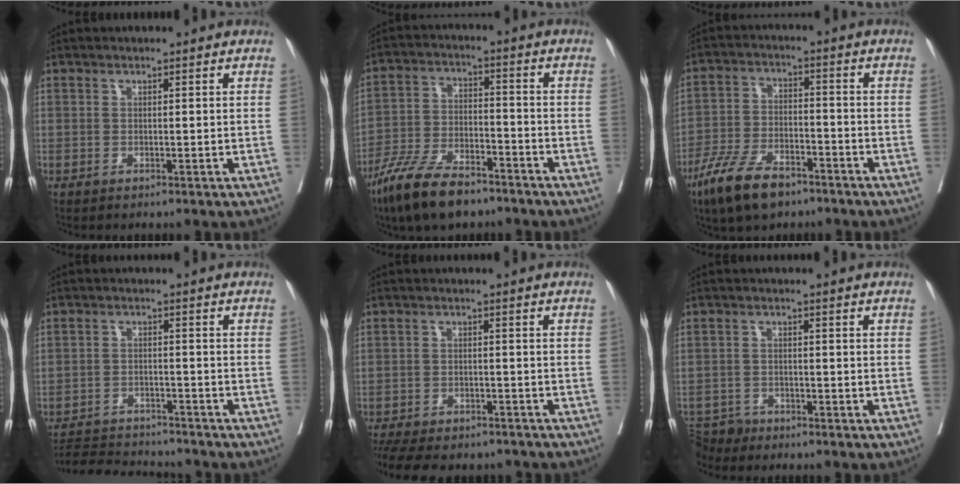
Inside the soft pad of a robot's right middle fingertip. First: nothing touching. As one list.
[{"total": 11.9, "force": [-9.0, 3.6, 6.8], "torque": [-0.135, -0.017, -0.171]}, {"total": 10.2, "force": [-7.2, 3.8, 6.2], "torque": [-0.129, -0.011, -0.134]}, {"total": 8.6, "force": [-8.4, 1.4, 1.1], "torque": [-0.018, 0.003, -0.135]}, {"total": 13.5, "force": [-11.5, 5.0, 4.9], "torque": [-0.102, -0.002, -0.155]}, {"total": 3.7, "force": [-3.5, 1.1, -0.6], "torque": [0.014, -0.006, -0.064]}]